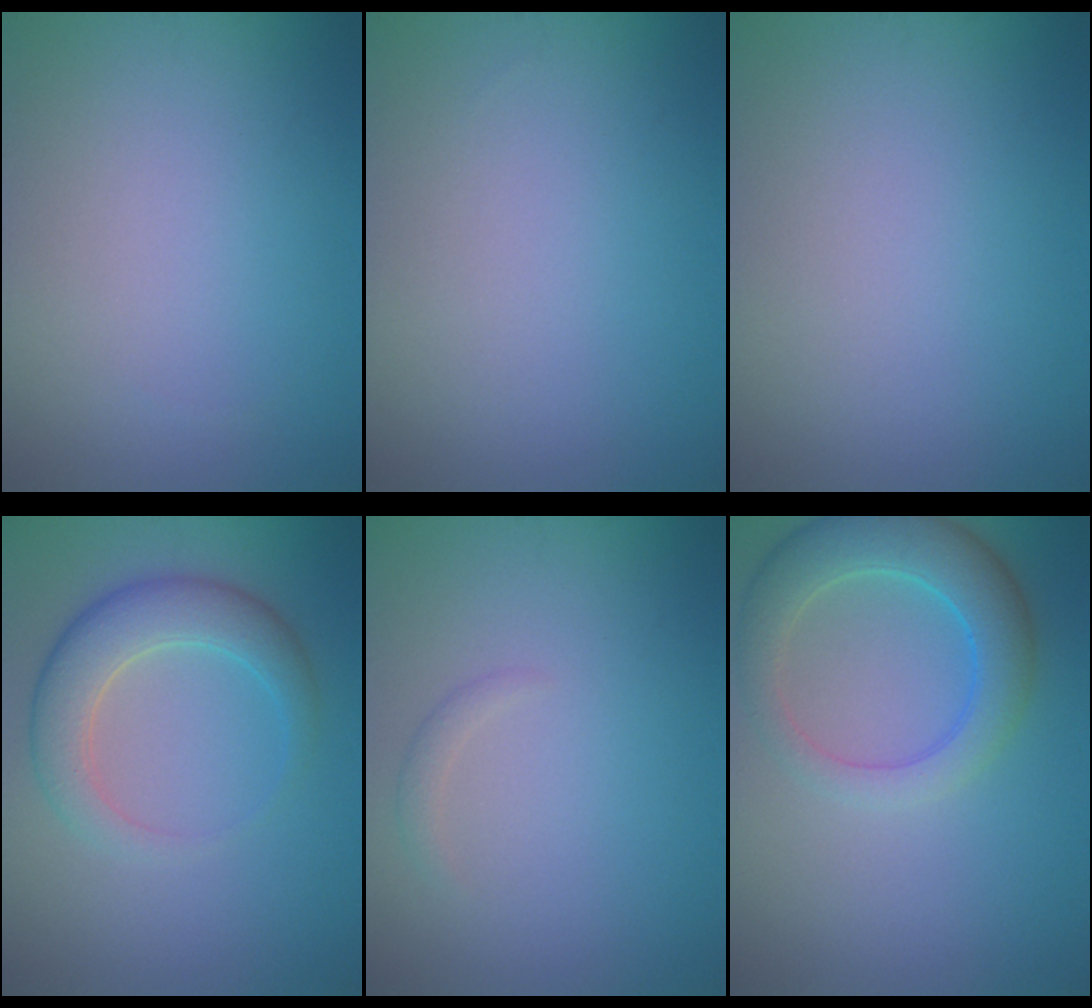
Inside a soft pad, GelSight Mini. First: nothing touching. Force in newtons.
{"total": 0.0}
{"total": 0.0}
{"total": 4.7, "press": 4.7, "slide": 0.4}
{"total": 0.8, "press": 0.8, "slide": 0.1}
{"total": 5.4, "press": 5.4, "slide": 0.3}